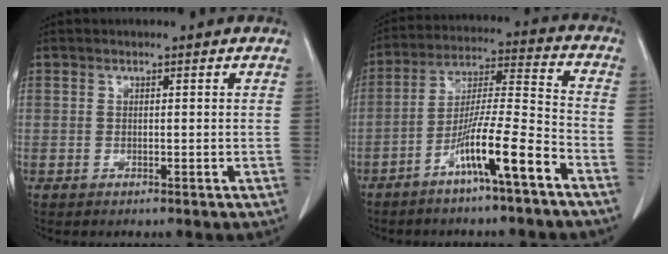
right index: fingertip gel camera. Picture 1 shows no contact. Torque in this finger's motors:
{"motor_torque": [1.21, -0.93, 0.74, 0.21]}